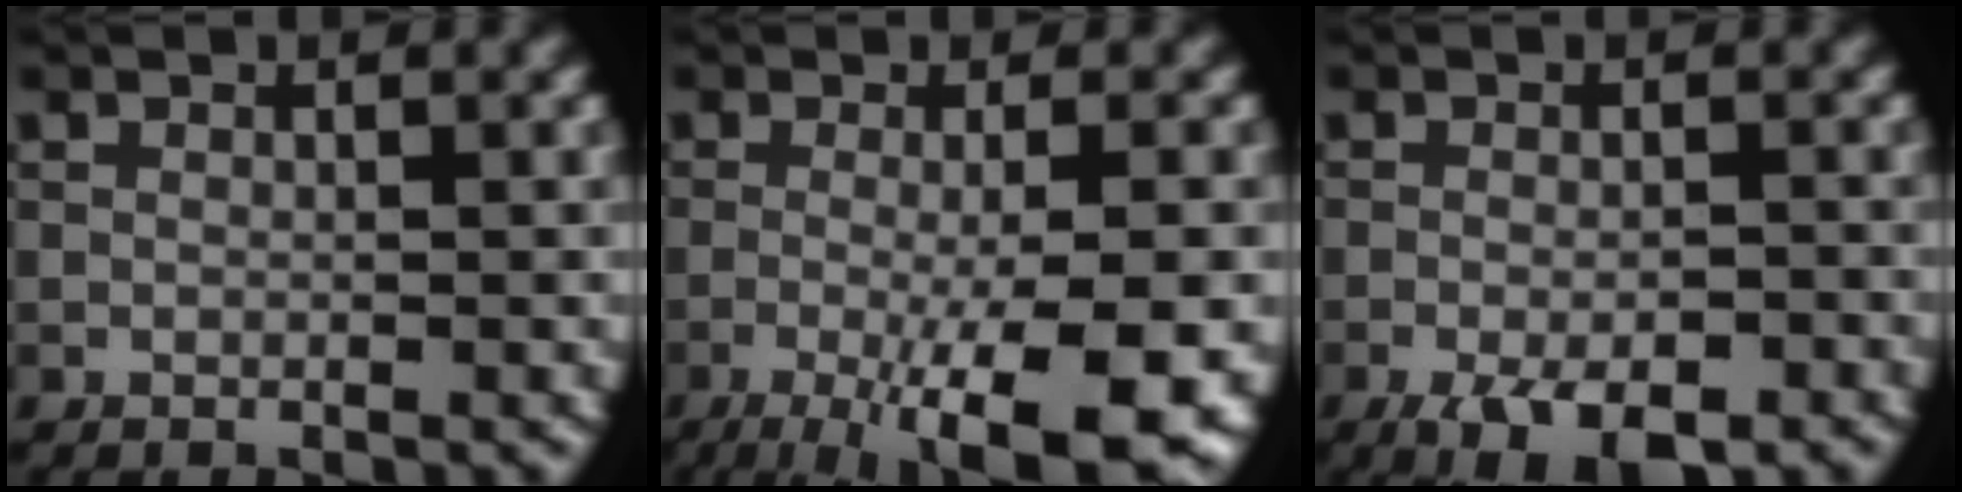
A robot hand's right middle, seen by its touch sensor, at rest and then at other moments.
{"total": 10.9, "force": [-4.0, 2.8, 9.8], "torque": [-0.140, -0.009, -0.054]}
{"total": 5.5, "force": [-3.4, 1.7, 4.0], "torque": [-0.066, -0.007, -0.052]}